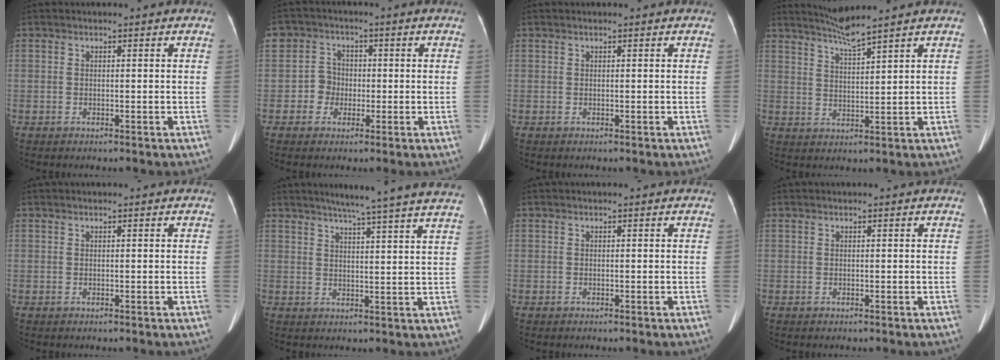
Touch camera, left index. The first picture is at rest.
{"total": 3.9, "force": [-0.8, 3.8, 0.6], "torque": [-0.014, 0.012, -0.013]}
{"total": 0.0}
{"total": 4.8, "force": [4.3, -1.4, 1.6], "torque": [-0.038, -0.007, 0.084]}
{"total": 0.0}
{"total": 17.0, "force": [14.7, -1.4, 8.4], "torque": [-0.122, -0.018, 0.174]}
{"total": 0.0}
{"total": 0.0}